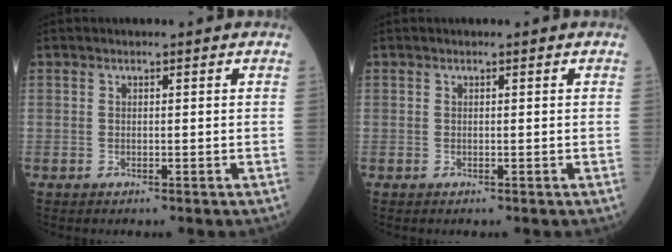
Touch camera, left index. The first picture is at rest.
{"total": 0.0}